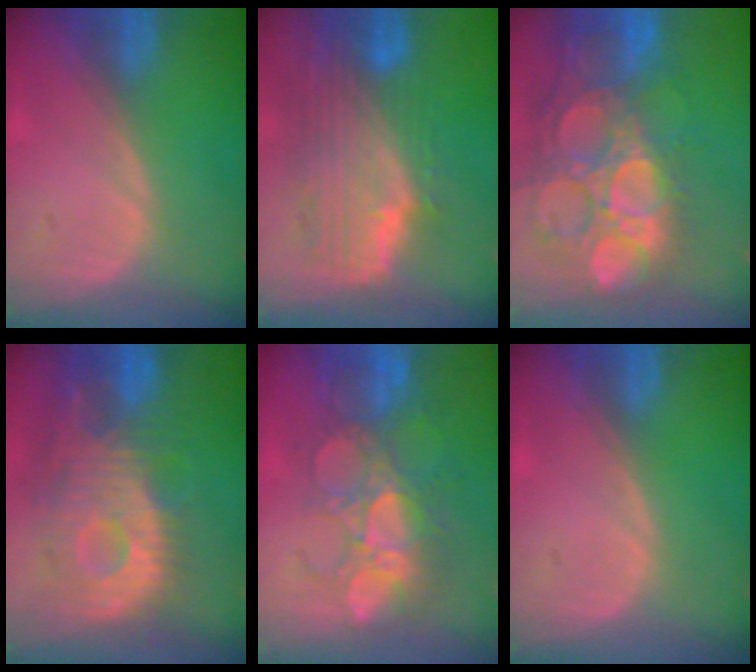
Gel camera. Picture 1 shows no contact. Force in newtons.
{"total": 10.3, "press": 9.0, "slide": 5.1}
{"total": 15.8, "press": 13.1, "slide": 9.0}
{"total": 12.3, "press": 10.8, "slide": 5.9}
{"total": 9.3, "press": 9.0, "slide": 2.6}
{"total": 0.0}